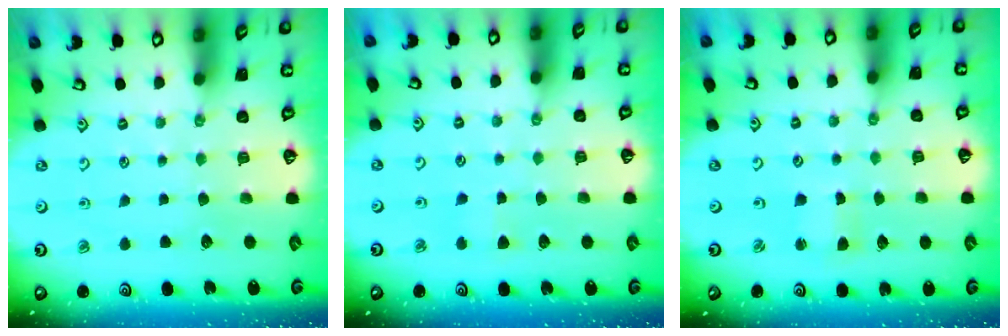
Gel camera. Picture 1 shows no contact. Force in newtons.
{"total": 2.8, "press": 2.7, "slide": 0.7}
{"total": 2.3, "press": 2.3, "slide": 0.4}